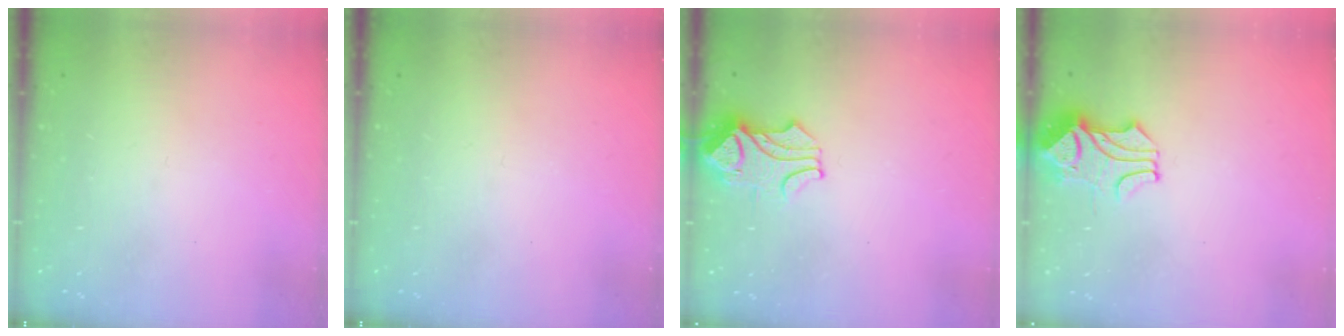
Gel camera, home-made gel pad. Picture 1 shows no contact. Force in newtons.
{"total": 0.0}
{"total": 1.6, "press": 1.5, "slide": 0.5}
{"total": 1.7, "press": 1.3, "slide": 1.1}